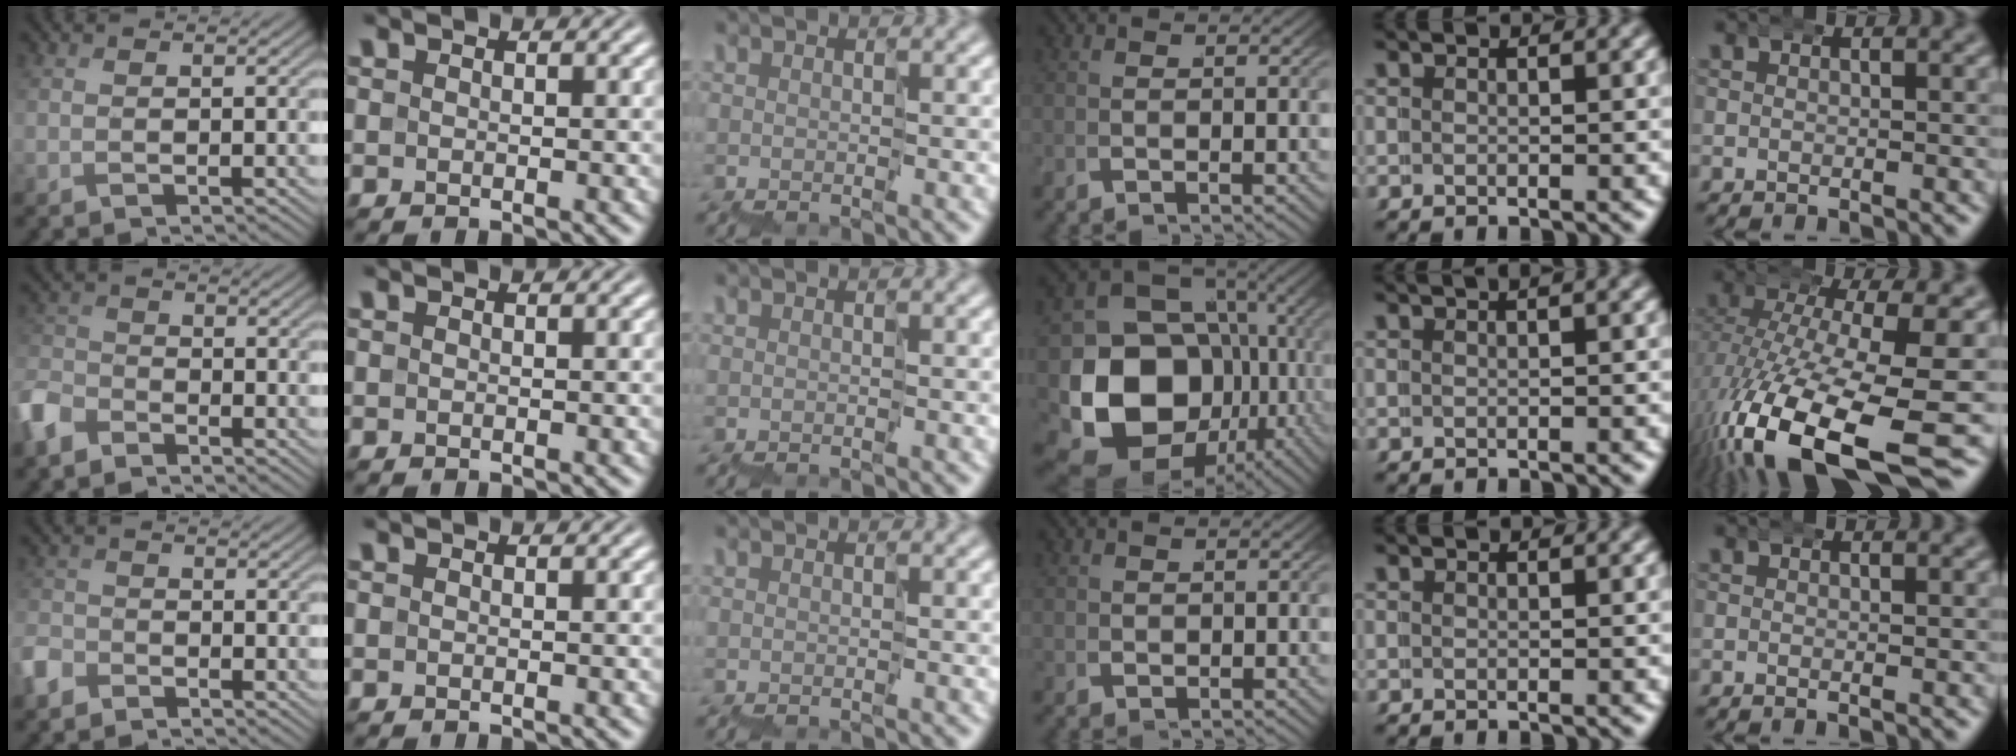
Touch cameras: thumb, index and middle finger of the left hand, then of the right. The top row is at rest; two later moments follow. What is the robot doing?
{"motion": "wrap", "object": "belt"}